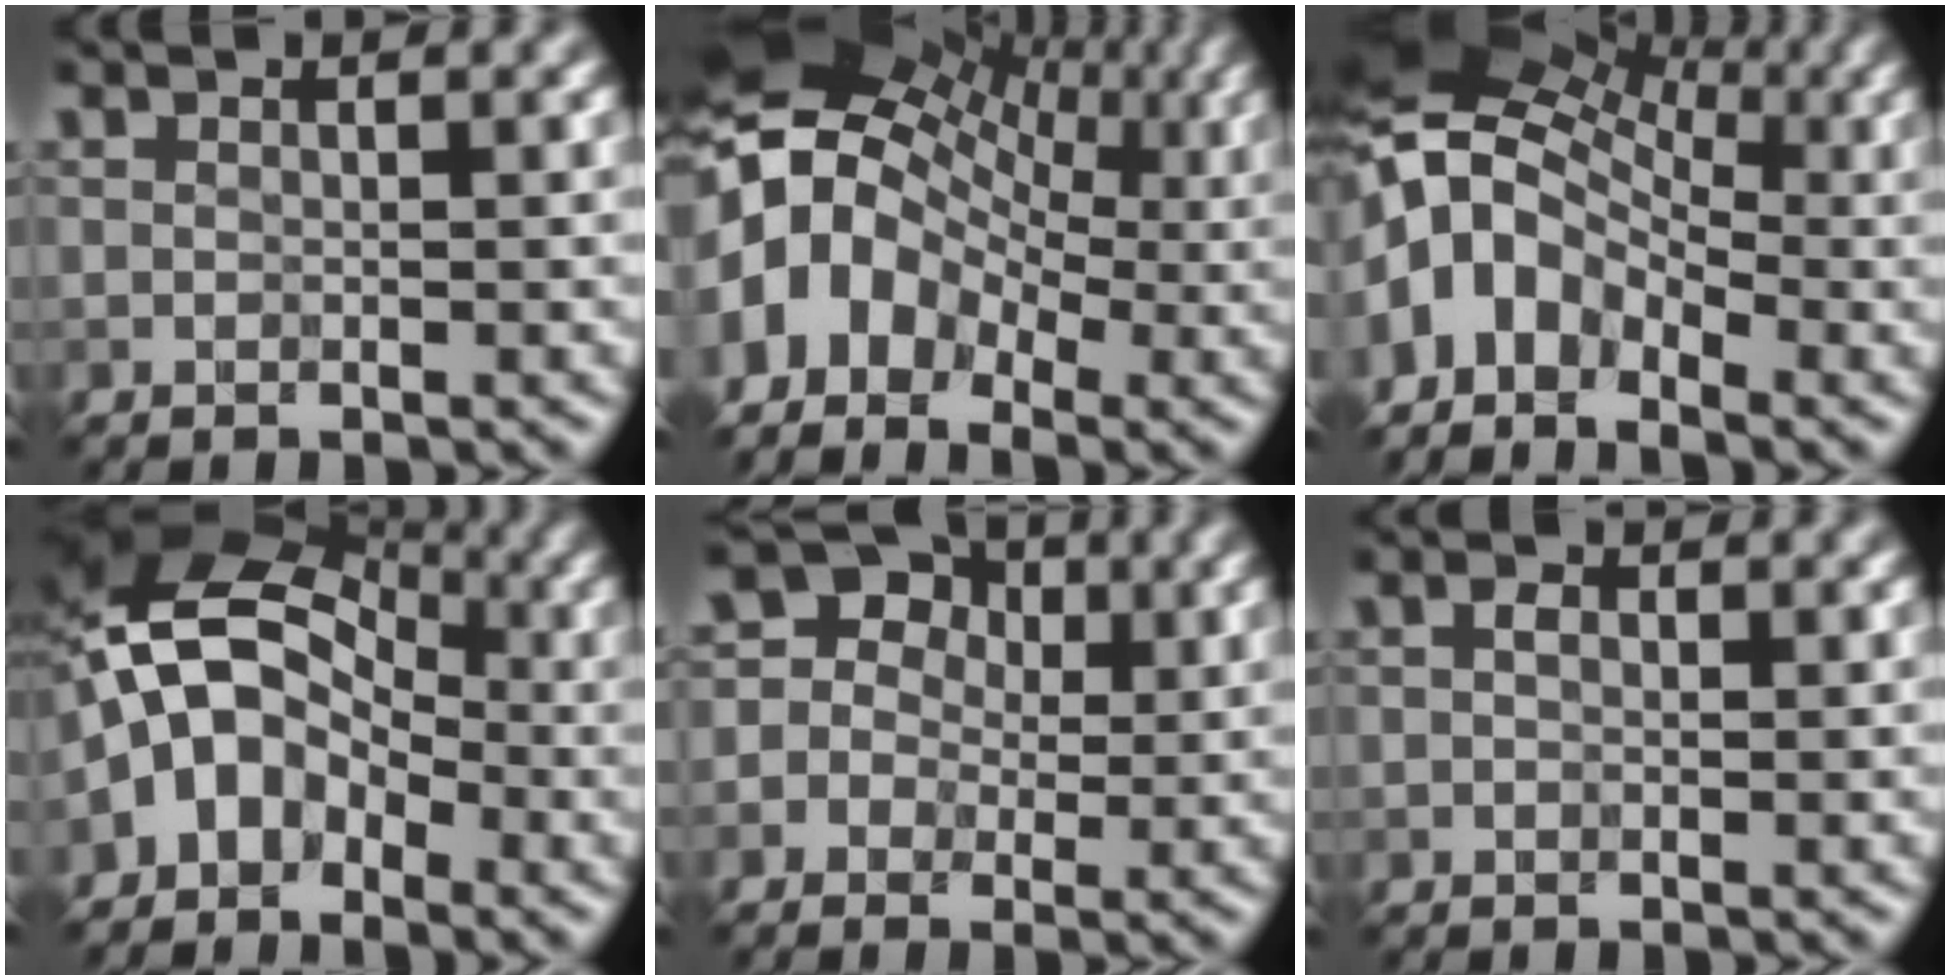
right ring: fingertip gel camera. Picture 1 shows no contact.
{"total": 10.7, "force": [-1.7, 8.7, 6.0], "torque": [-0.107, 0.015, -0.032]}
{"total": 11.2, "force": [-2.6, 8.3, 7.0], "torque": [-0.118, 0.023, -0.051]}
{"total": 6.9, "force": [-2.4, 4.9, 4.1], "torque": [-0.060, 0.022, -0.058]}
{"total": 8.8, "force": [0.9, 8.1, 3.3], "torque": [-0.061, 0.059, -0.029]}
{"total": 0.5, "force": [-0.1, 0.4, 0.4], "torque": [-0.007, 0.007, -0.001]}